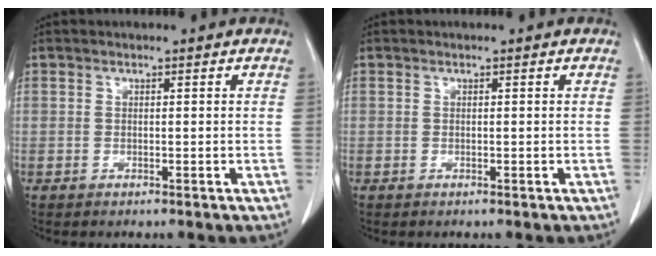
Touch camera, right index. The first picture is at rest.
{"total": 0.0}